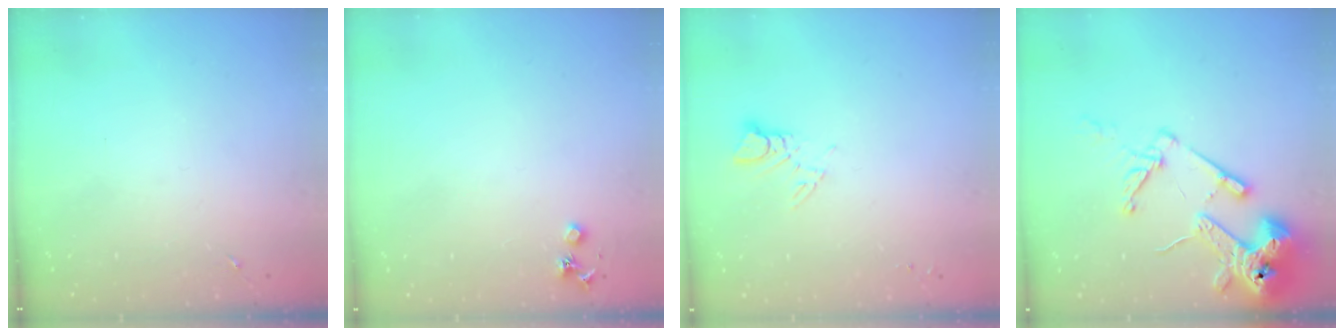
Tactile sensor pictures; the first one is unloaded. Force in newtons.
{"total": 3.6, "press": 3.5, "slide": 0.5}
{"total": 3.8, "press": 3.8, "slide": 0.3}
{"total": 17.2, "press": 17.1, "slide": 2.1}